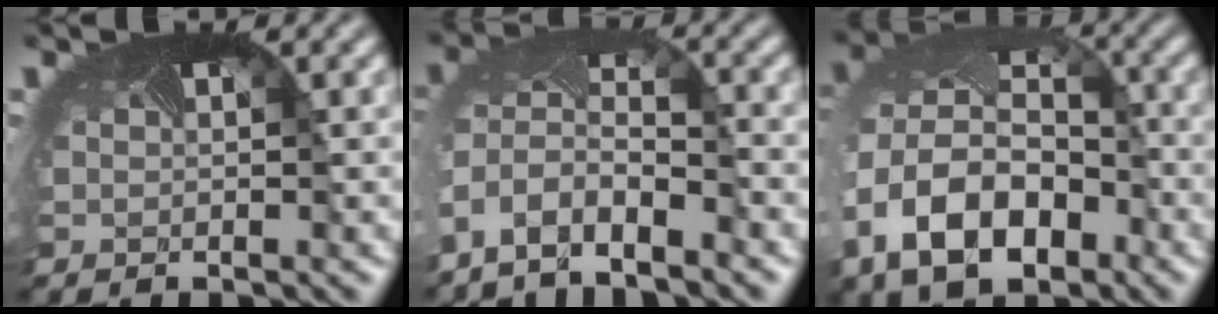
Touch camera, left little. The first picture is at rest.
{"total": 5.8, "force": [-4.4, 2.3, 3.0], "torque": [-0.086, -0.022, -0.076]}
{"total": 12.5, "force": [-4.2, 9.3, 7.2], "torque": [-0.181, -0.035, -0.060]}